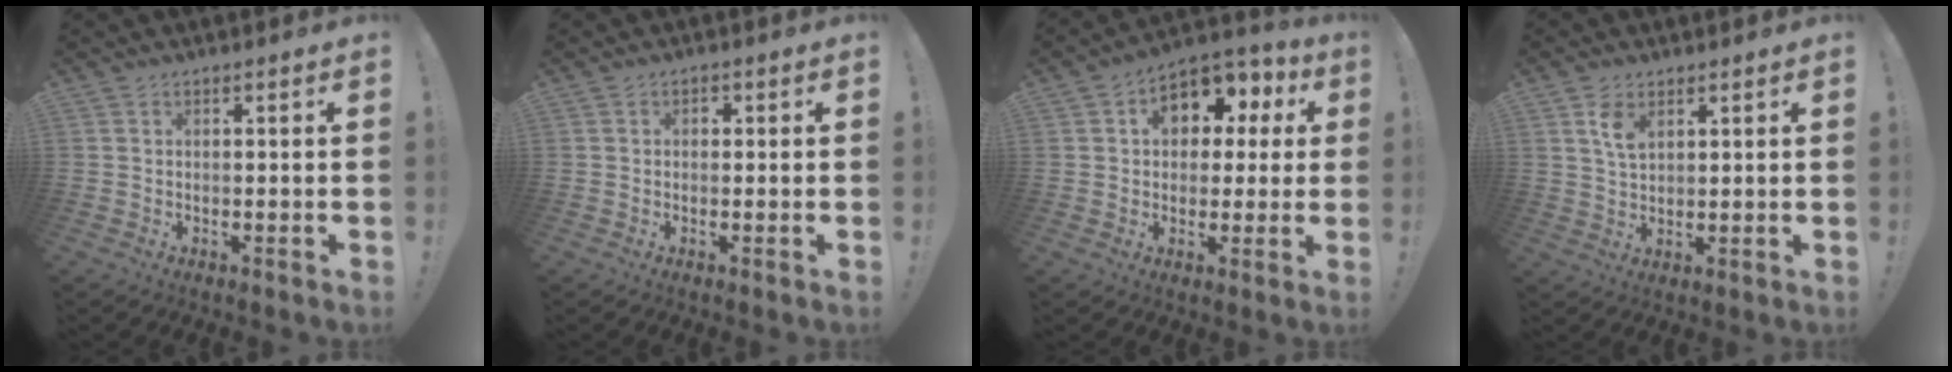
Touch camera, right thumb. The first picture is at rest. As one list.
[{"total": 1.1, "force": [-0.3, 0.9, 0.6], "torque": [-0.009, 0.003, -0.008]}, {"total": 10.8, "force": [3.4, 8.0, 6.4], "torque": [-0.085, -0.013, 0.065]}, {"total": 5.5, "force": [3.0, 3.0, 3.5], "torque": [-0.060, -0.010, 0.053]}]